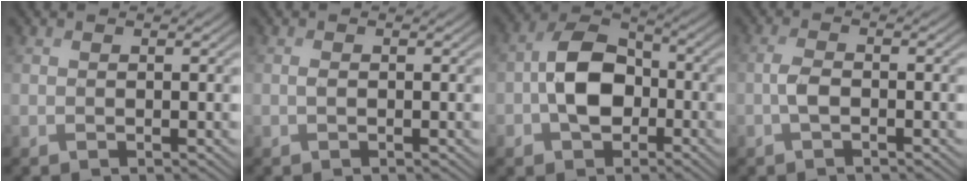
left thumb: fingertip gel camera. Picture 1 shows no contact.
{"total": 0.6, "force": [-0.1, 0.2, 0.6], "torque": [-0.014, -0.001, -0.002]}
{"total": 8.5, "force": [-1.6, 6.0, 5.8], "torque": [-0.113, 0.007, -0.042]}
{"total": 2.1, "force": [-0.8, 0.7, 1.8], "torque": [-0.041, 0.005, -0.021]}